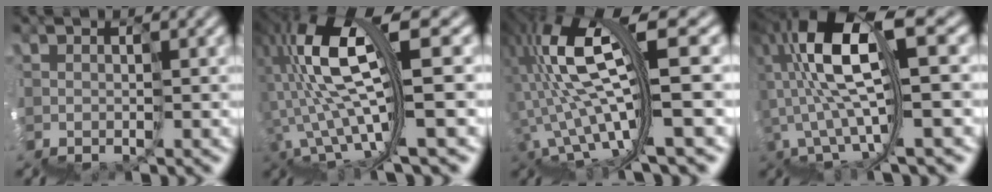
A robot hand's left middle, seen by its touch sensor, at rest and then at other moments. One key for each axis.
{"total": 6.8, "fx": 0.6, "fy": 0.9, "fz": 6.8, "tx": -0.141, "ty": 0.034, "tz": -0.003}
{"total": 7.6, "fx": 0.5, "fy": 0.8, "fz": 7.5, "tx": -0.154, "ty": 0.038, "tz": 0.002}
{"total": 7.1, "fx": 1.1, "fy": 1.4, "fz": 6.9, "tx": -0.138, "ty": 0.032, "tz": 0.009}